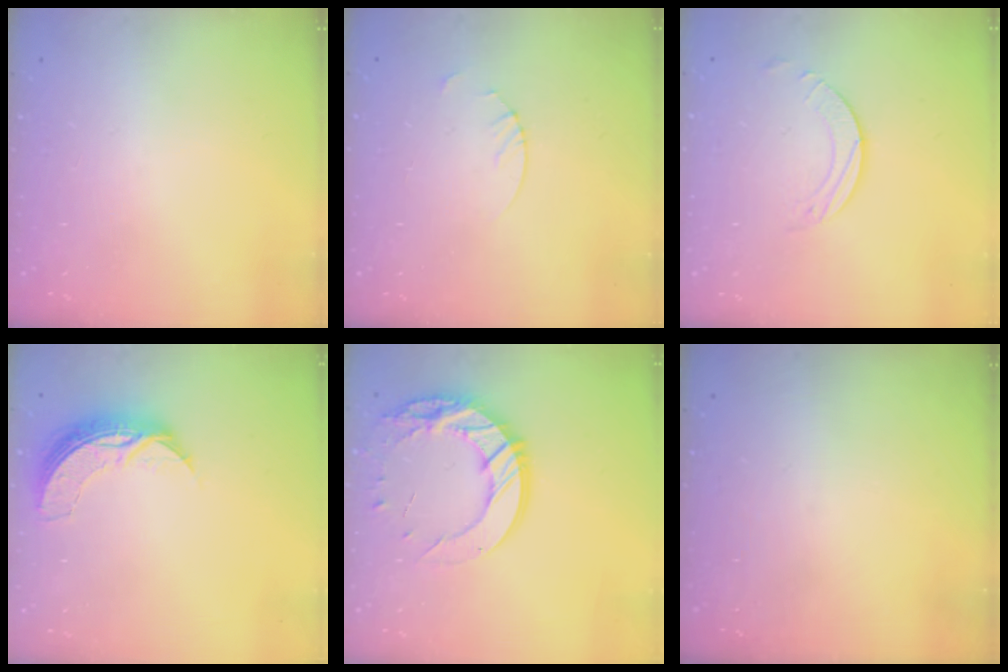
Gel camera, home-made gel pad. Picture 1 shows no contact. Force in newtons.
{"total": 1.9, "press": 1.9, "slide": 0.2}
{"total": 1.9, "press": 1.9, "slide": 0.2}
{"total": 8.9, "press": 8.9, "slide": 0.4}
{"total": 16.5, "press": 16.5, "slide": 1.4}
{"total": 0.0}